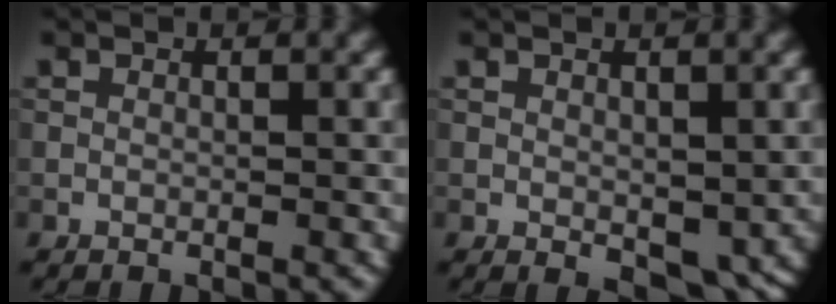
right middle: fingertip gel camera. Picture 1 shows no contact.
{"total": 2.6, "force": [-0.1, 1.5, 2.1], "torque": [-0.031, -0.009, 0.004]}